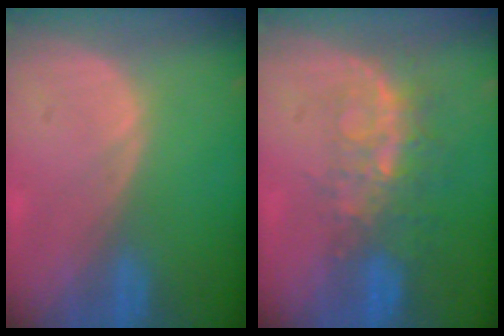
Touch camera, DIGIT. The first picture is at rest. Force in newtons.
{"total": 8.3, "press": 6.9, "slide": 4.7}